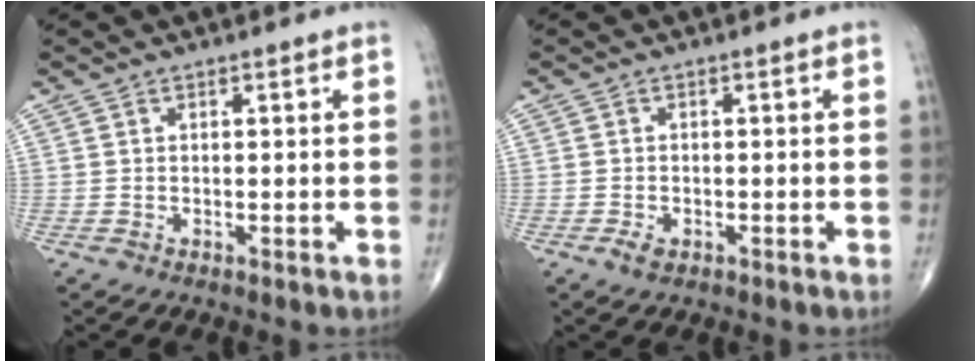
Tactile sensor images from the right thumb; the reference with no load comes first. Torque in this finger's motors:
{"motor_torque": [-0.50, -0.04, -0.04, 0.02, 0.05]}